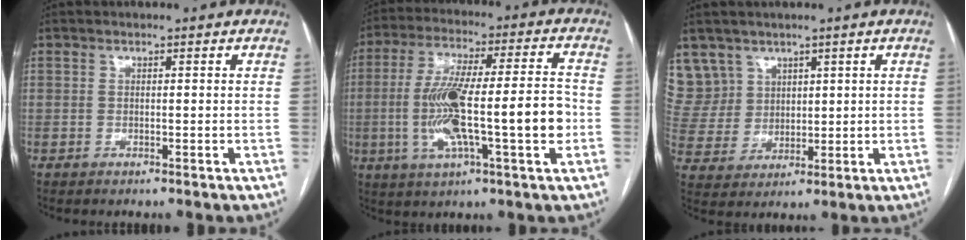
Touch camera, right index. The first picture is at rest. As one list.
[{"total": 17.1, "force": [-2.7, 2.1, 16.8], "torque": [-0.307, 0.013, -0.044]}, {"total": 9.5, "force": [5.9, 7.4, 0.6], "torque": [-0.025, 0.027, 0.140]}]